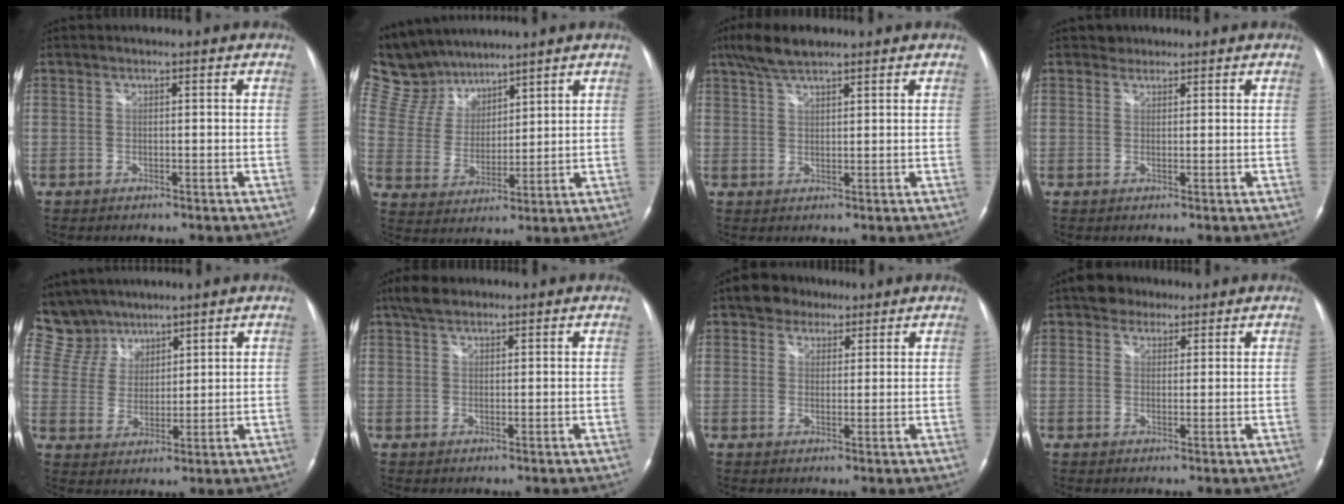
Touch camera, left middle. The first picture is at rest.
{"total": 10.7, "force": [9.8, 3.9, 1.6], "torque": [-0.052, 0.021, 0.205]}
{"total": 5.8, "force": [4.5, 1.3, 3.4], "torque": [-0.079, 0.018, 0.086]}
{"total": 1.3, "force": [1.0, 0.7, -0.3], "torque": [0.006, 0.000, 0.011]}
{"total": 7.9, "force": [6.9, 3.8, -0.2], "torque": [-0.002, 0.014, 0.149]}
{"total": 3.5, "force": [2.7, 1.6, 1.5], "torque": [-0.036, 0.015, 0.050]}
{"total": 4.6, "force": [3.3, 3.1, 1.1], "torque": [-0.024, 0.014, 0.055]}
{"total": 3.7, "force": [2.7, 2.4, 0.8], "torque": [-0.019, 0.014, 0.044]}